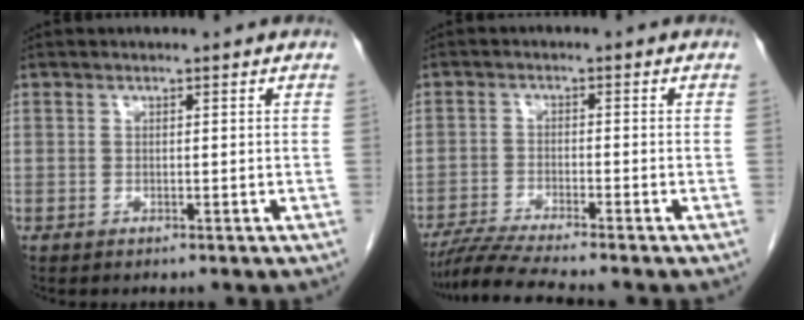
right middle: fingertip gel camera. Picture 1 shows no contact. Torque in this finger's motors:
{"motor_torque": [0.44, -0.35, 0.03, 0.02]}